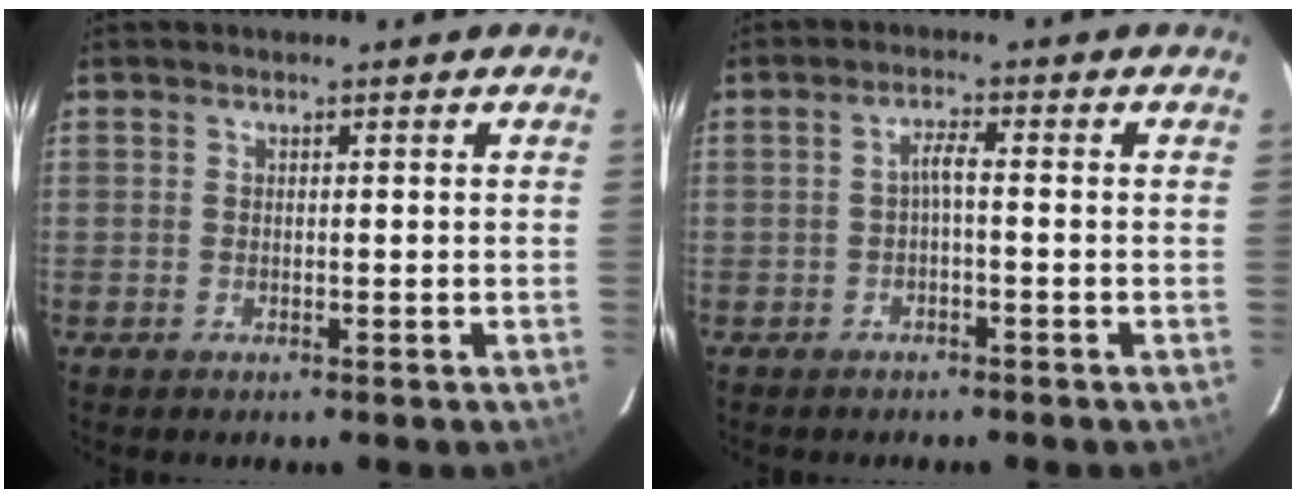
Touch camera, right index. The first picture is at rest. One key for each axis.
{"total": 2.0, "fx": -0.8, "fy": 0.1, "fz": 1.8, "tx": -0.037, "ty": 0.006, "tz": -0.014}